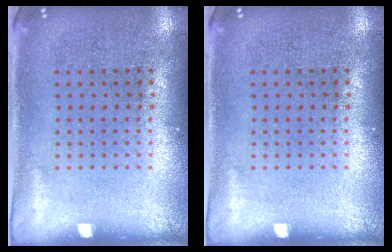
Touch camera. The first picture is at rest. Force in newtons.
{"total": 0.0}